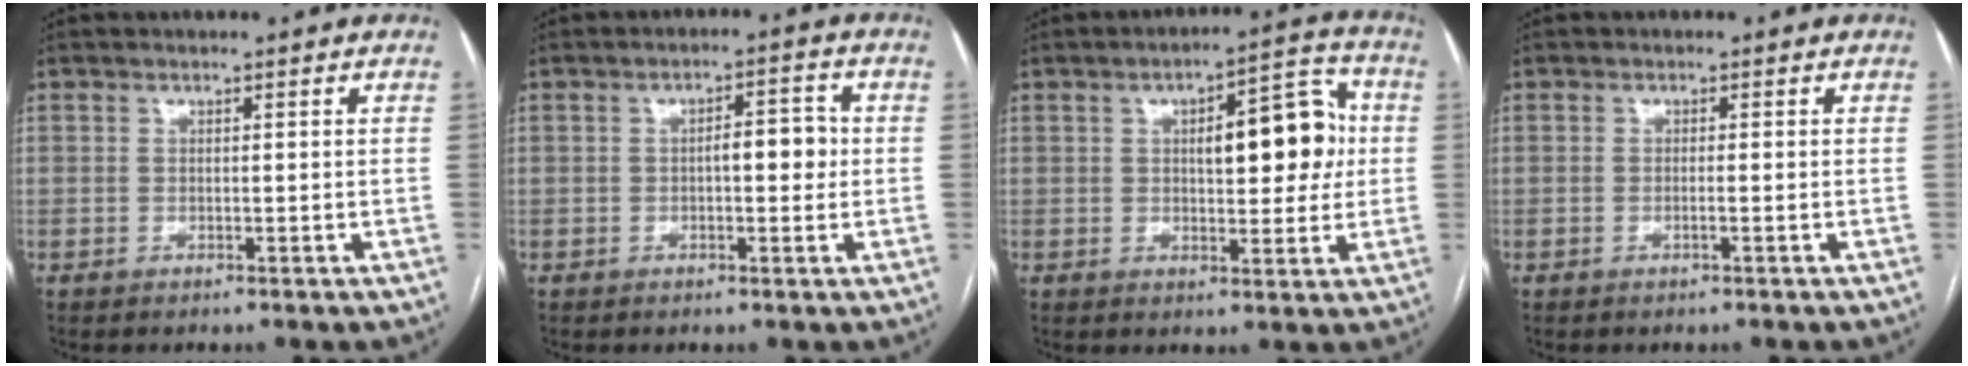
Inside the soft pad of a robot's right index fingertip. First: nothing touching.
{"total": 4.5, "force": [-0.1, 1.5, 4.2], "torque": [-0.060, 0.013, -0.003]}
{"total": 11.1, "force": [1.6, 3.9, 10.3], "torque": [-0.136, 0.028, 0.025]}
{"total": 0.7, "force": [-0.3, -0.1, 0.7], "torque": [-0.013, 0.001, -0.005]}